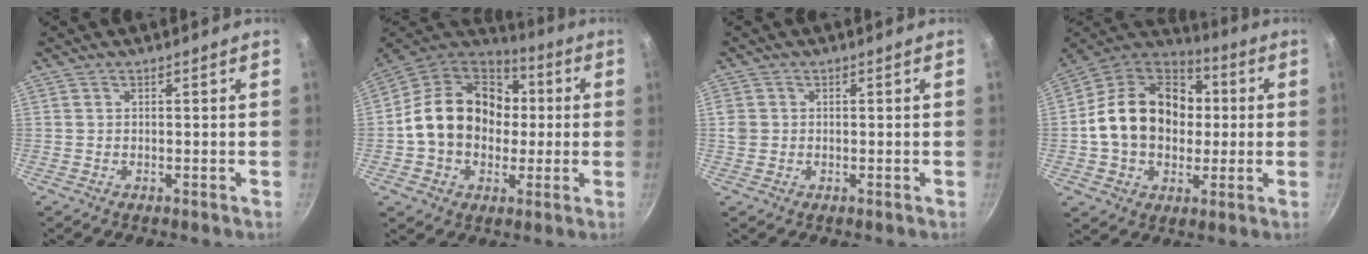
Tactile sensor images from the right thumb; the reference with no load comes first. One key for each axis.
{"total": 20.3, "fx": 0.6, "fy": 16.4, "fz": 11.9, "tx": -0.177, "ty": 0.037, "tz": 0.003}
{"total": 2.4, "fx": 0.1, "fy": 2.2, "fz": 1.0, "tx": -0.013, "ty": 0.003, "tz": 0.001}
{"total": 21.3, "fx": 0.8, "fy": 16.5, "fz": 13.4, "tx": -0.203, "ty": 0.034, "tz": 0.006}